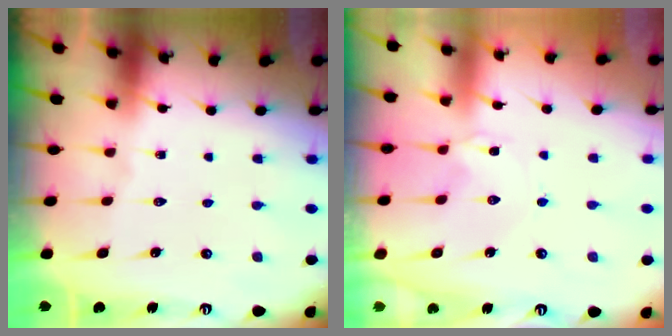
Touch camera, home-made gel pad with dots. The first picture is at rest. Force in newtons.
{"total": 1.4, "press": 1.4, "slide": 0.3}